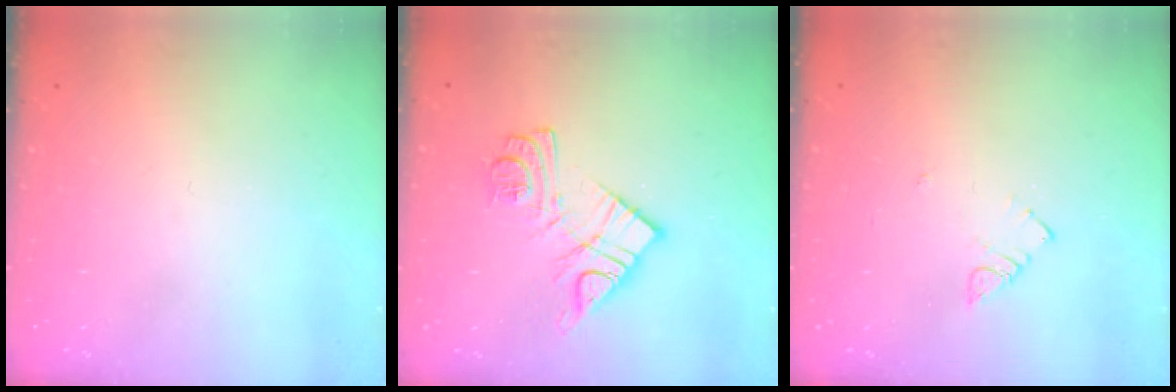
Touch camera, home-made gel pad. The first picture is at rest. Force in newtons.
{"total": 11.2, "press": 11.2, "slide": 0.4}
{"total": 3.0, "press": 2.9, "slide": 0.4}